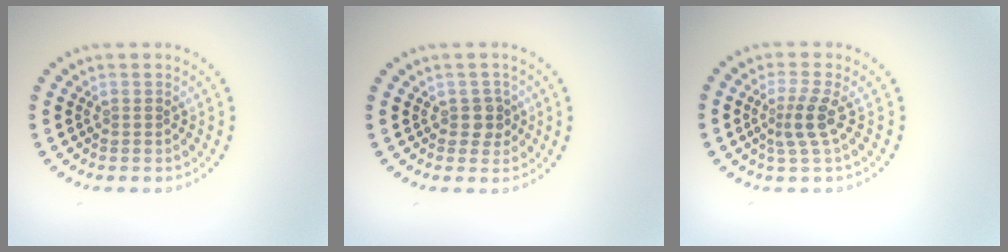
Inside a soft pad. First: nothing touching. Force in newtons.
{"total": 1.5, "press": 1.4, "slide": 0.5}
{"total": 2.5, "press": 1.8, "slide": 1.8}